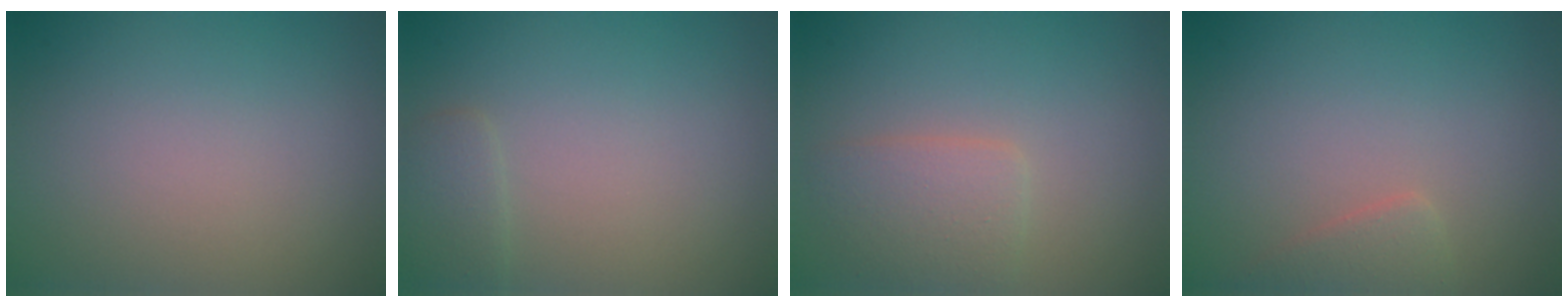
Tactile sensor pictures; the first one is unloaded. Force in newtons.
{"total": 1.4, "press": 1.4, "slide": 0.1}
{"total": 2.8, "press": 2.8, "slide": 0.0}
{"total": 1.7, "press": 1.7, "slide": 0.1}